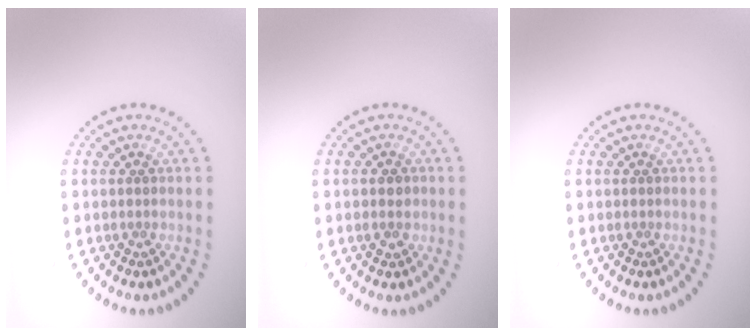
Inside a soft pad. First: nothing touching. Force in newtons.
{"total": 1.4, "press": 1.3, "slide": 0.4}
{"total": 0.0}